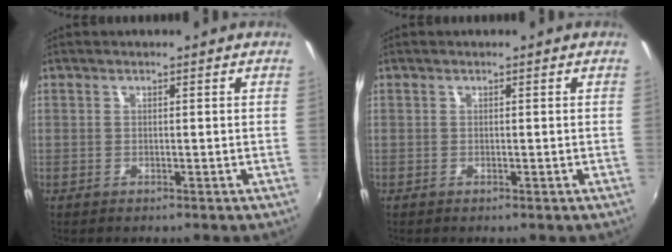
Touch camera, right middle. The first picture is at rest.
{"total": 0.0}